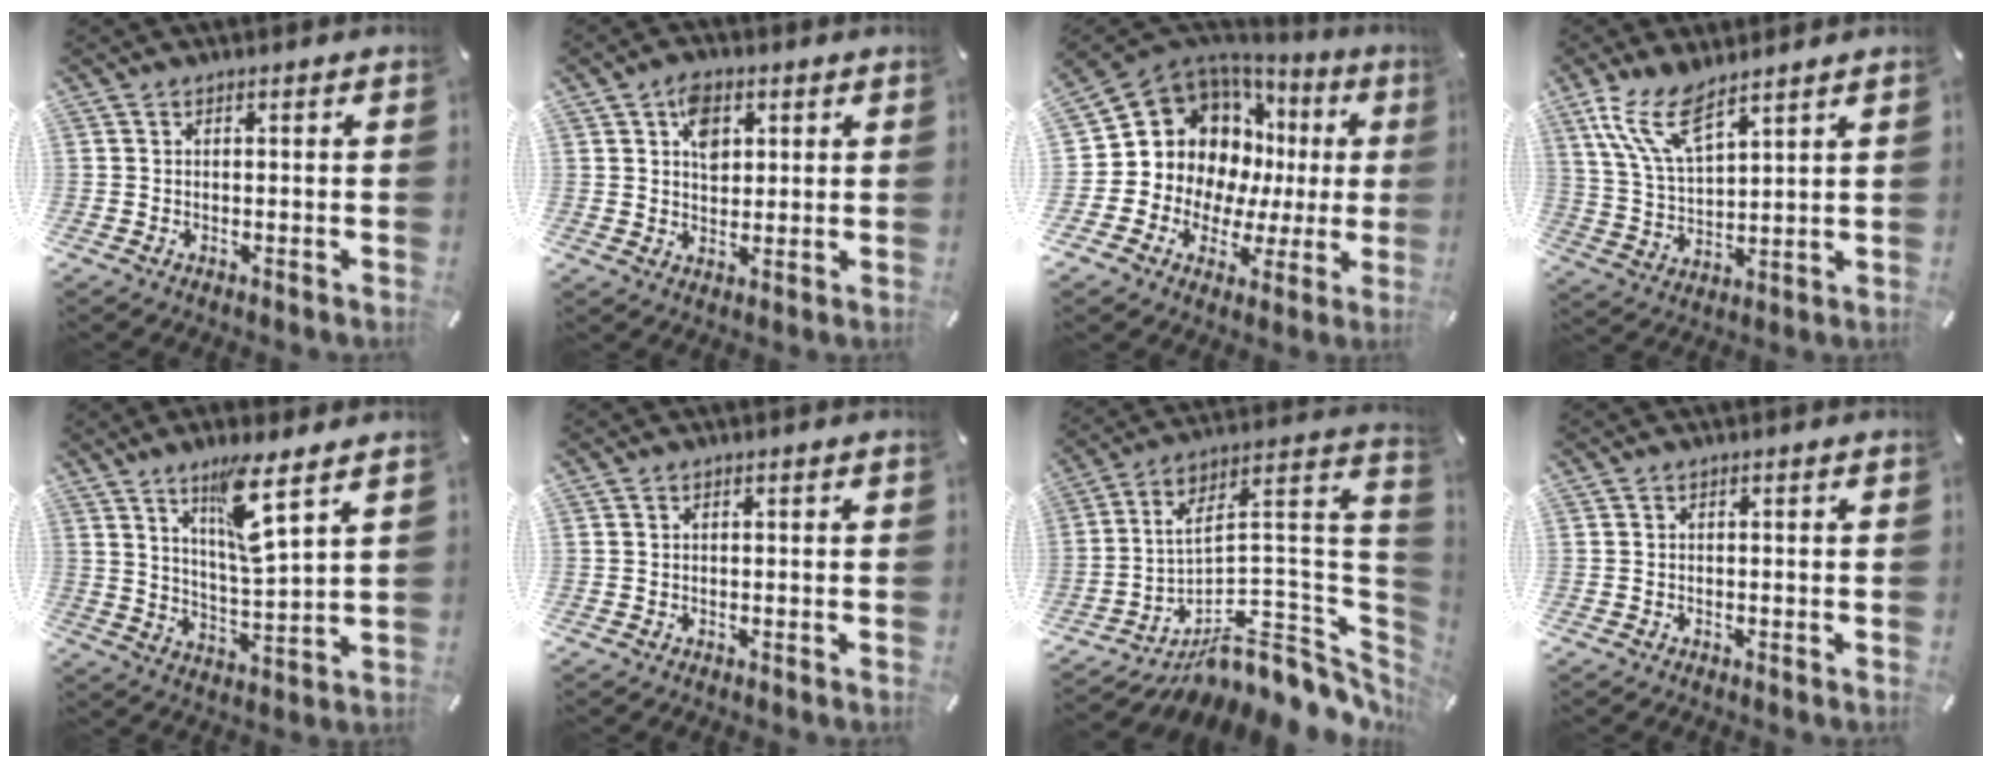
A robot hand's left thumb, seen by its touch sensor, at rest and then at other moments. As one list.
[{"total": 6.5, "force": [2.2, 4.8, 3.9], "torque": [-0.055, -0.004, 0.036]}, {"total": 14.8, "force": [5.1, 12.5, 6.2], "torque": [-0.109, -0.058, 0.114]}, {"total": 11.5, "force": [8.1, 3.9, 7.2], "torque": [-0.173, -0.033, 0.152]}, {"total": 10.9, "force": [6.8, 1.4, 8.4], "torque": [-0.149, -0.032, 0.112]}, {"total": 0.0}, {"total": 13.1, "force": [-6.8, 6.4, 9.1], "torque": [-0.082, -0.036, -0.114]}, {"total": 0.0}]